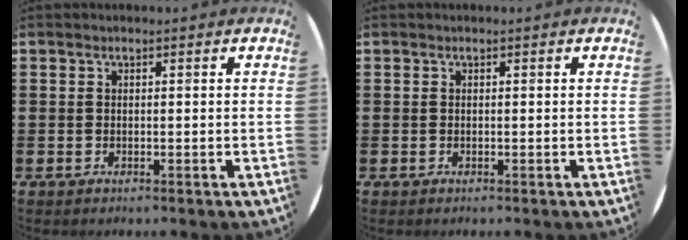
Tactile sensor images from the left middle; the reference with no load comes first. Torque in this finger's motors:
{"motor_torque": [0.96, -1.12, 0.06, 0.02]}